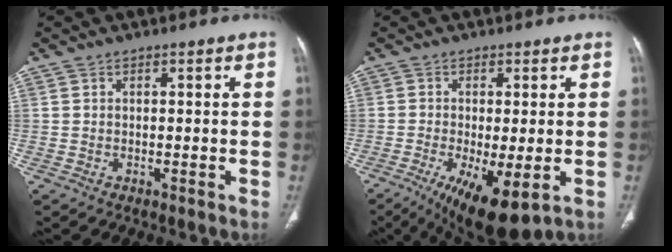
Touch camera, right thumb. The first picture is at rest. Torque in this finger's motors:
{"motor_torque": [-0.09, 0.55, -0.18, 0.04, 0.03]}